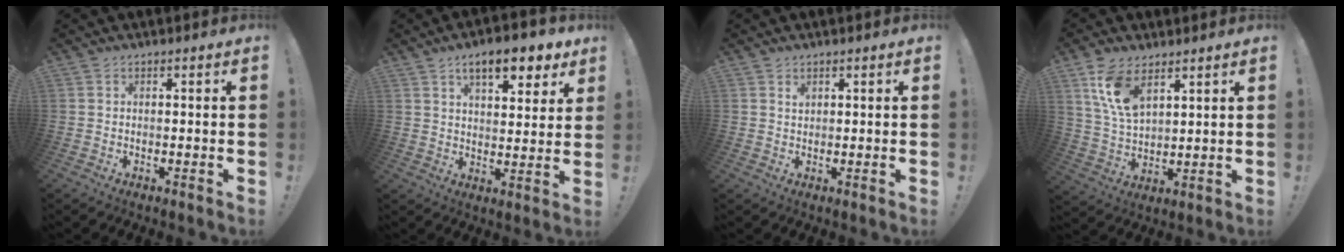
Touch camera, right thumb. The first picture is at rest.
{"total": 11.2, "force": [6.9, 4.1, 7.8], "torque": [-0.108, -0.037, 0.115]}
{"total": 1.1, "force": [0.8, 0.7, 0.3], "torque": [0.003, -0.005, 0.014]}
{"total": 11.2, "force": [6.5, 5.5, 7.2], "torque": [-0.158, -0.020, 0.122]}